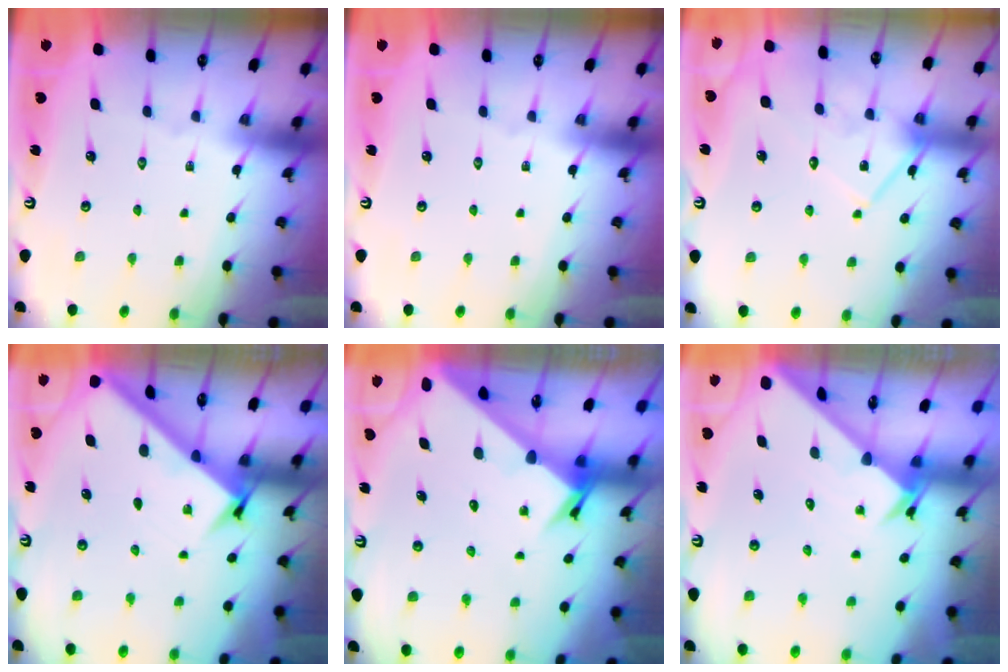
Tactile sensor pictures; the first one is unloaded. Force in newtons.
{"total": 0.0}
{"total": 13.1, "press": 13.1, "slide": 0.8}
{"total": 3.1, "press": 3.1, "slide": 0.4}
{"total": 3.3, "press": 3.3, "slide": 0.3}
{"total": 1.8, "press": 1.8, "slide": 0.1}